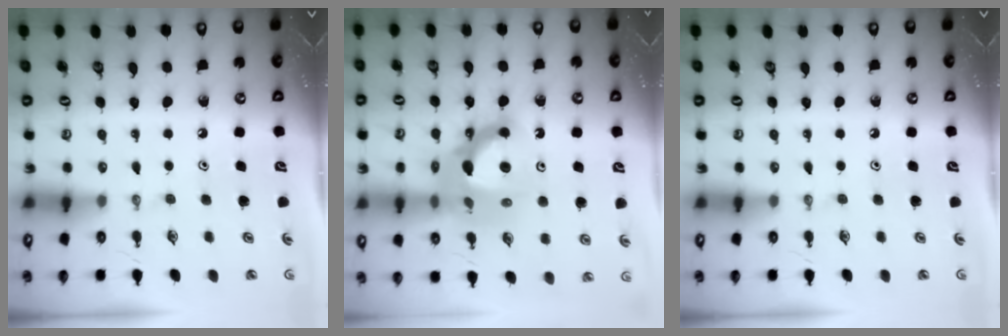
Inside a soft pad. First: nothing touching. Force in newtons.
{"total": 15.4, "press": 15.4, "slide": 1.2}
{"total": 0.0}